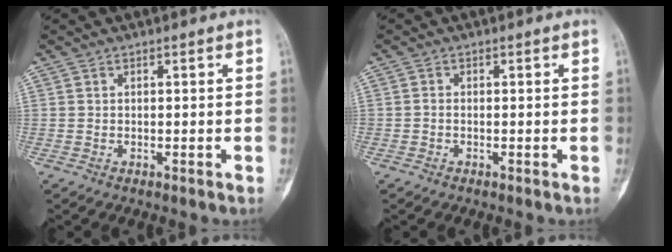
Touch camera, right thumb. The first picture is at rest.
{"total": 0.6, "force": [-0.3, 0.4, 0.4], "torque": [-0.008, 0.000, -0.010]}